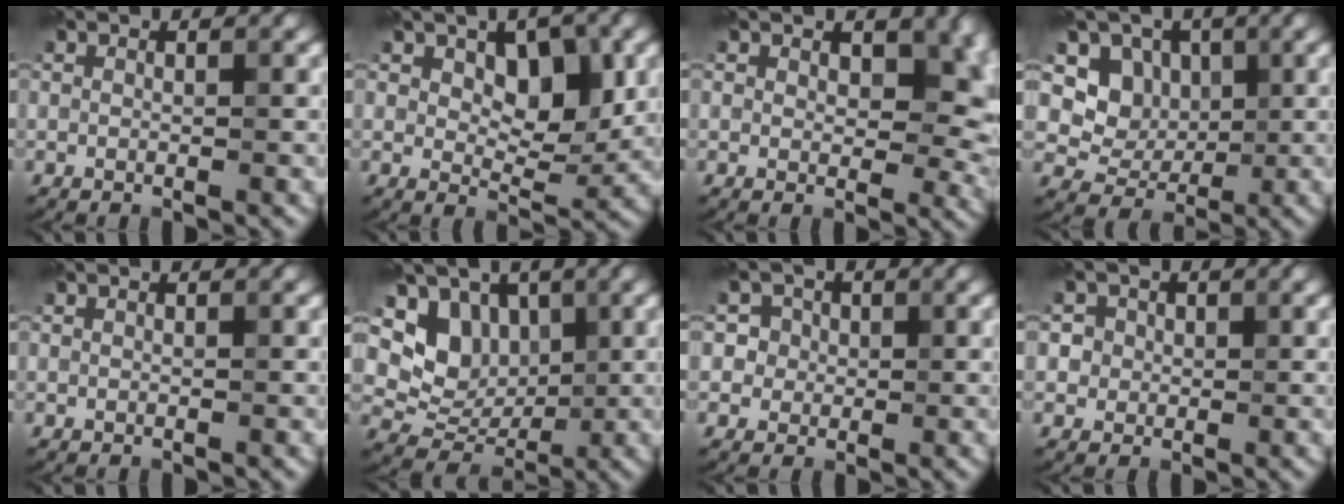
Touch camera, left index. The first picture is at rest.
{"total": 5.1, "force": [1.9, 3.0, 3.6], "torque": [-0.049, -0.006, 0.025]}
{"total": 8.0, "force": [1.9, 4.9, 5.9], "torque": [-0.055, -0.001, 0.028]}
{"total": 4.4, "force": [1.3, 3.8, 1.6], "torque": [-0.029, -0.001, 0.009]}
{"total": 0.0}
{"total": 5.3, "force": [1.8, 4.4, 2.5], "torque": [-0.041, -0.005, 0.025]}
{"total": 3.3, "force": [1.2, 2.9, 0.8], "torque": [0.005, 0.016, -0.001]}
{"total": 3.2, "force": [1.3, 2.8, 0.8], "torque": [-0.001, 0.016, 0.001]}